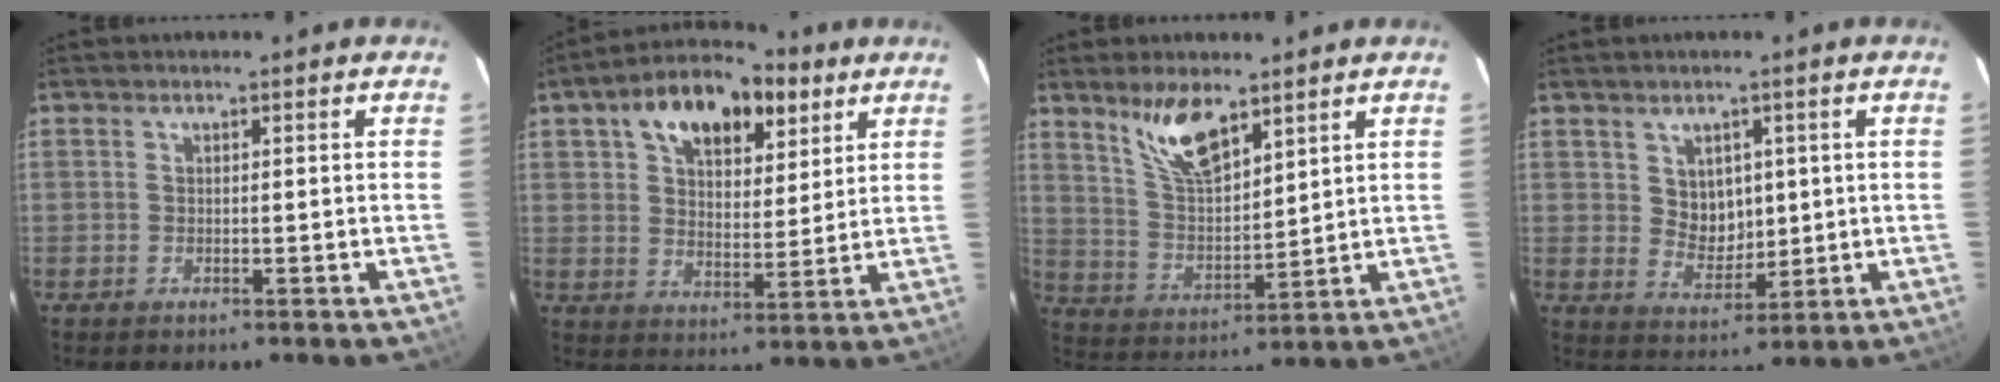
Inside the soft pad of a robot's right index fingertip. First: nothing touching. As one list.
[{"total": 15.6, "force": [8.1, 8.7, 10.2], "torque": [-0.174, 0.032, 0.129]}, {"total": 10.1, "force": [7.0, 3.6, 6.4], "torque": [-0.116, 0.003, 0.144]}, {"total": 5.4, "force": [1.8, 4.6, 2.4], "torque": [-0.038, 0.002, 0.043]}]